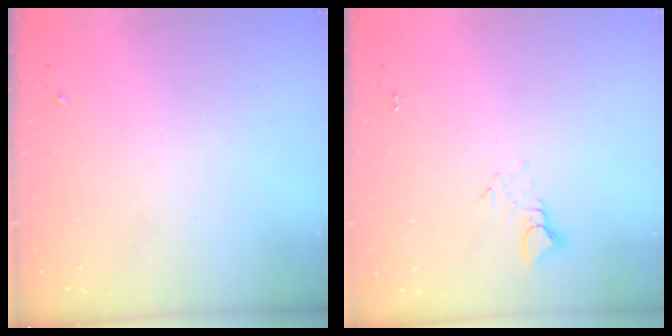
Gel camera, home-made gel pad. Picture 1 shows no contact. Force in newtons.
{"total": 4.0, "press": 4.0, "slide": 0.4}